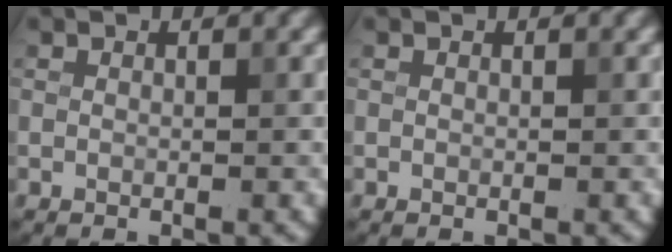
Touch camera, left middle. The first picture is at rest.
{"total": 0.0}